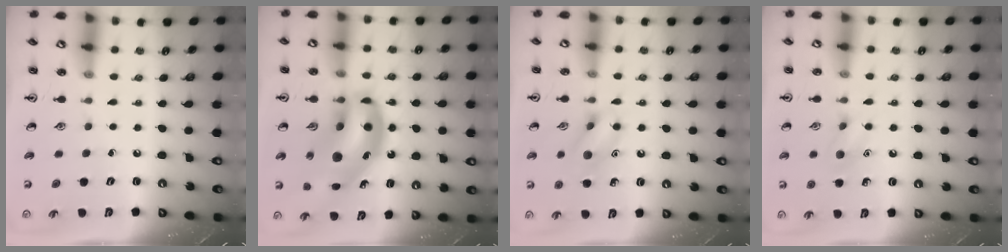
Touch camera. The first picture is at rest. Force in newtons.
{"total": 18.5, "press": 17.8, "slide": 5.2}
{"total": 10.1, "press": 10.1, "slide": 0.5}
{"total": 6.8, "press": 6.6, "slide": 1.4}